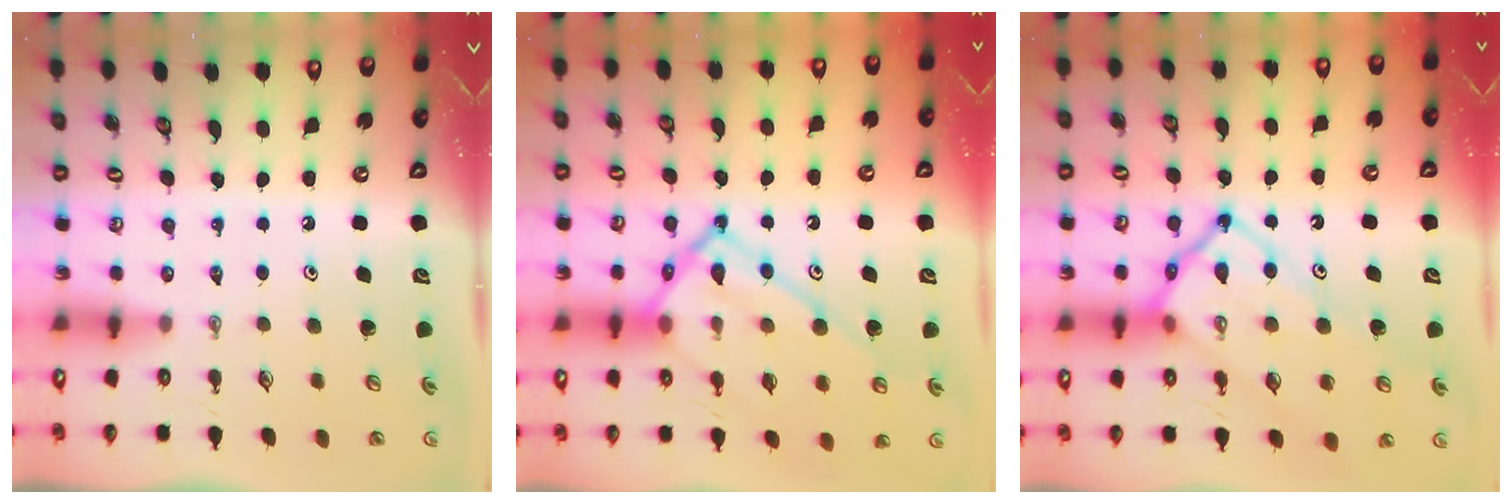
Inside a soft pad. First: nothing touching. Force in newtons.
{"total": 18.9, "press": 18.8, "slide": 1.7}
{"total": 16.9, "press": 16.8, "slide": 1.5}